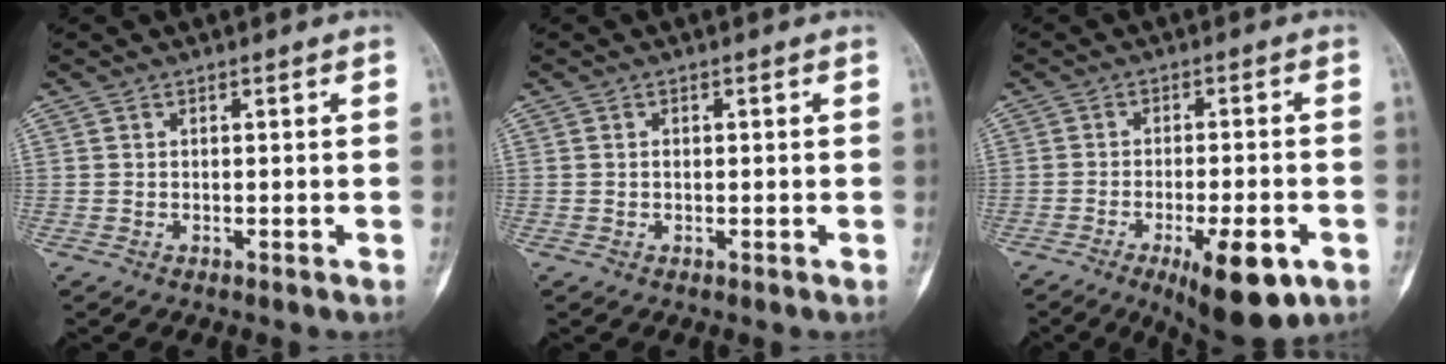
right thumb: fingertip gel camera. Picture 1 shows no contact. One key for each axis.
{"total": 0.8, "fx": 0.1, "fy": 0.5, "fz": 0.6, "tx": -0.011, "ty": 0.003, "tz": 0.001}
{"total": 12.0, "fx": -5.4, "fy": 3.8, "fz": 10.1, "tx": -0.142, "ty": 0.006, "tz": -0.069}